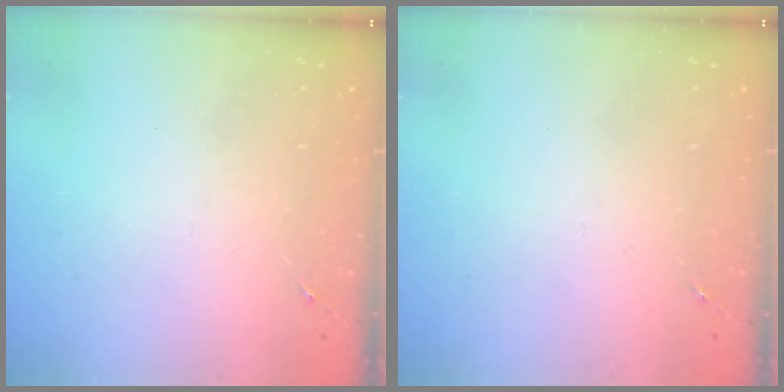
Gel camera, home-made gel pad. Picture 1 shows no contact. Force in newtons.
{"total": 0.0}